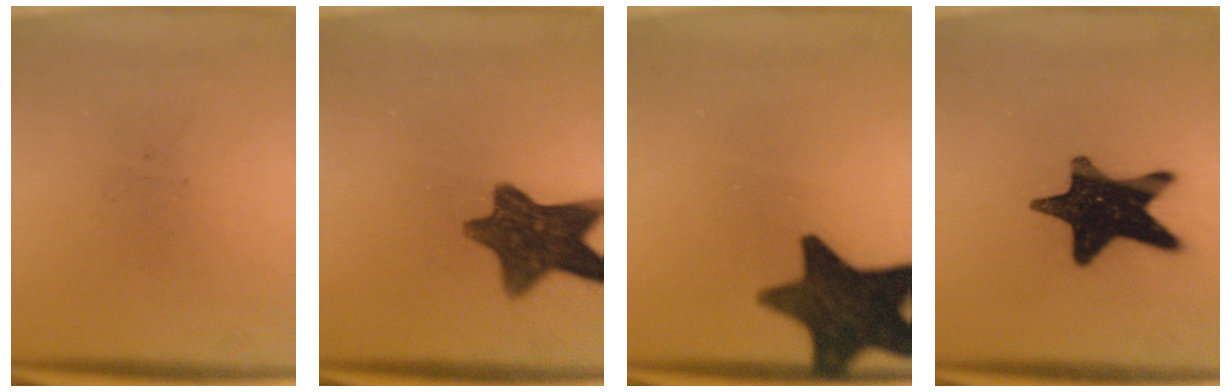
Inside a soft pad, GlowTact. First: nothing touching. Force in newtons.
{"total": 10.8}
{"total": 14.9}
{"total": 16.5}